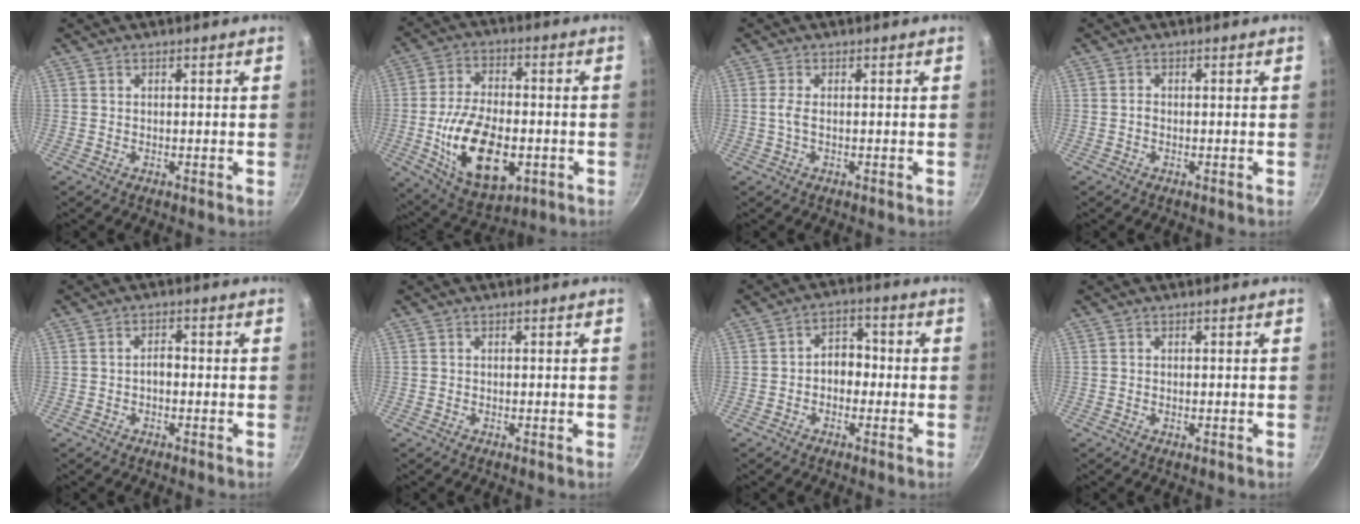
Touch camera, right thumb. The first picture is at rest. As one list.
[{"total": 18.3, "force": [-4.1, 10.1, 14.7], "torque": [-0.247, 0.008, -0.059]}, {"total": 1.8, "force": [-0.1, 0.5, 1.7], "torque": [-0.041, 0.001, -0.002]}, {"total": 0.7, "force": [-0.2, 0.5, 0.4], "torque": [-0.007, 0.005, -0.006]}, {"total": 2.1, "force": [-0.6, 1.2, 1.6], "torque": [-0.018, 0.014, -0.012]}, {"total": 0.0}, {"total": 5.3, "force": [-0.9, 4.1, 3.3], "torque": [-0.013, 0.020, -0.023]}, {"total": 0.5, "force": [-0.1, 0.2, 0.5], "torque": [-0.008, 0.001, -0.003]}]